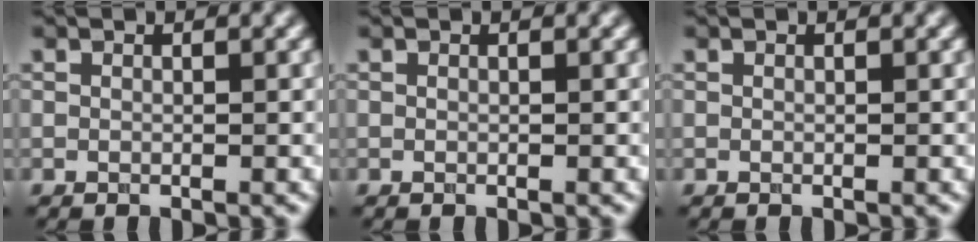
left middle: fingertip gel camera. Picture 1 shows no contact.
{"total": 0.0}
{"total": 0.0}